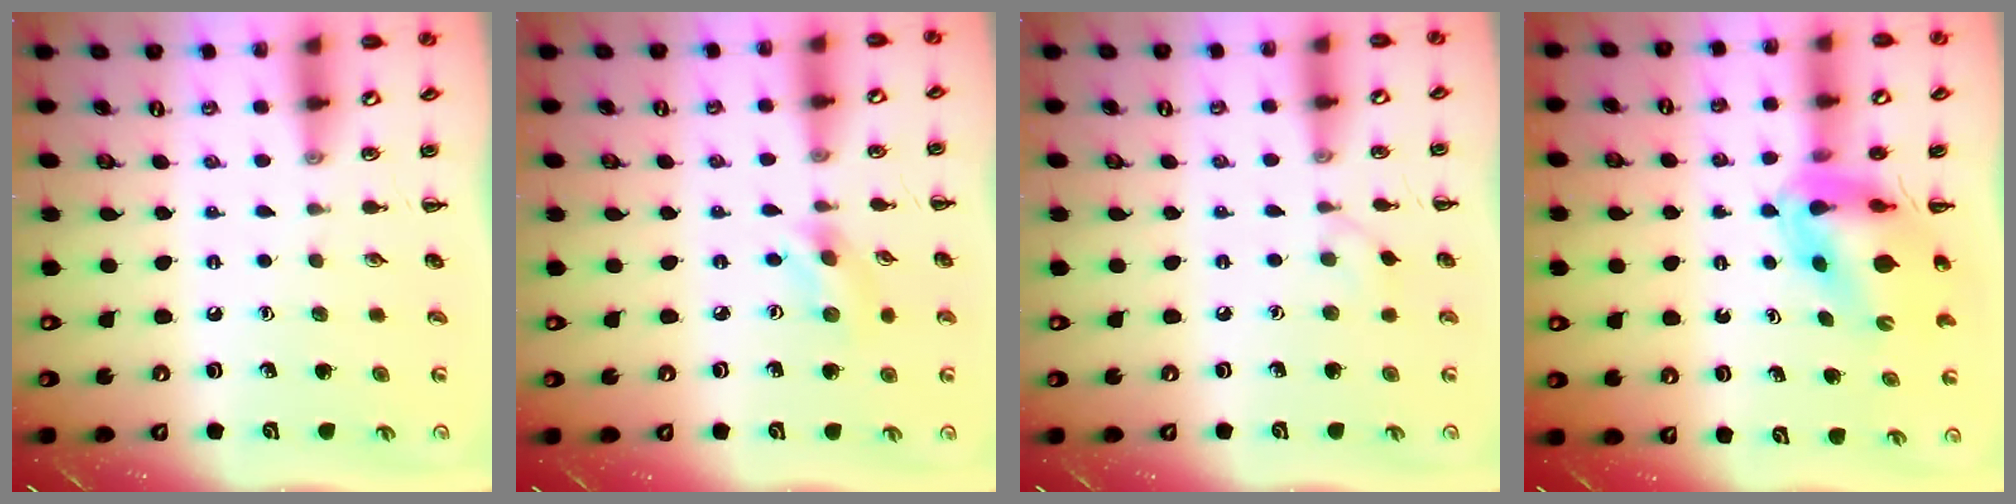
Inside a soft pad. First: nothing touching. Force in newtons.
{"total": 2.8, "press": 2.7, "slide": 0.9}
{"total": 2.7, "press": 2.5, "slide": 1.2}
{"total": 7.8, "press": 7.4, "slide": 2.4}